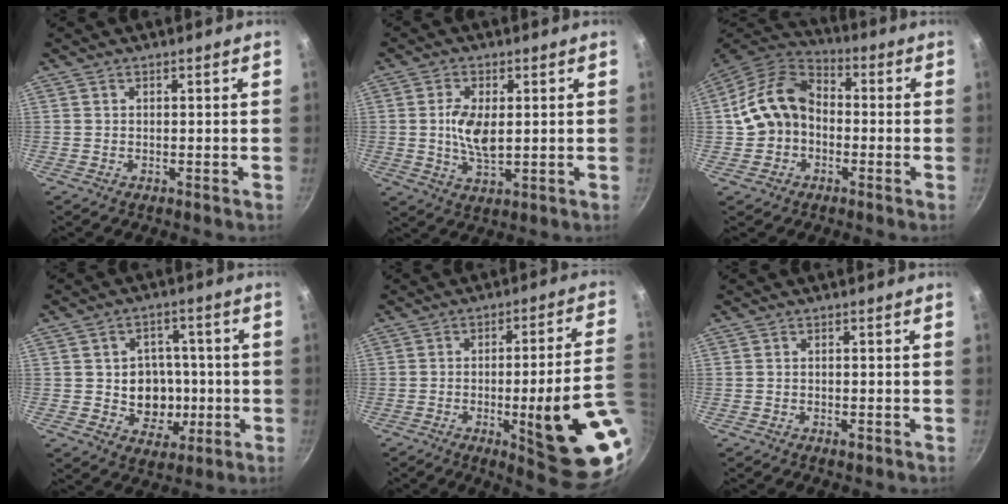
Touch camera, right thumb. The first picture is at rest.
{"total": 7.3, "force": [0.6, 3.6, 6.3], "torque": [-0.123, -0.008, 0.014]}
{"total": 12.6, "force": [-1.0, 9.9, 7.7], "torque": [-0.115, 0.040, -0.031]}
{"total": 10.6, "force": [-1.1, 9.1, 5.2], "torque": [-0.027, 0.012, -0.007]}
{"total": 20.0, "force": [-5.0, 3.4, 19.0], "torque": [-0.233, 0.014, -0.055]}
{"total": 1.5, "force": [-0.8, 0.7, 1.0], "torque": [-0.020, 0.002, -0.013]}